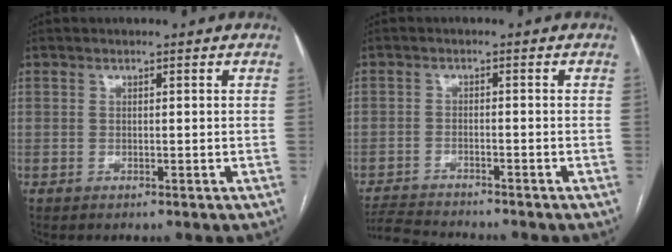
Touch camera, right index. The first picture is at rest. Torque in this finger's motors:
{"motor_torque": [-1.22, -0.69, -1.05, -0.21]}